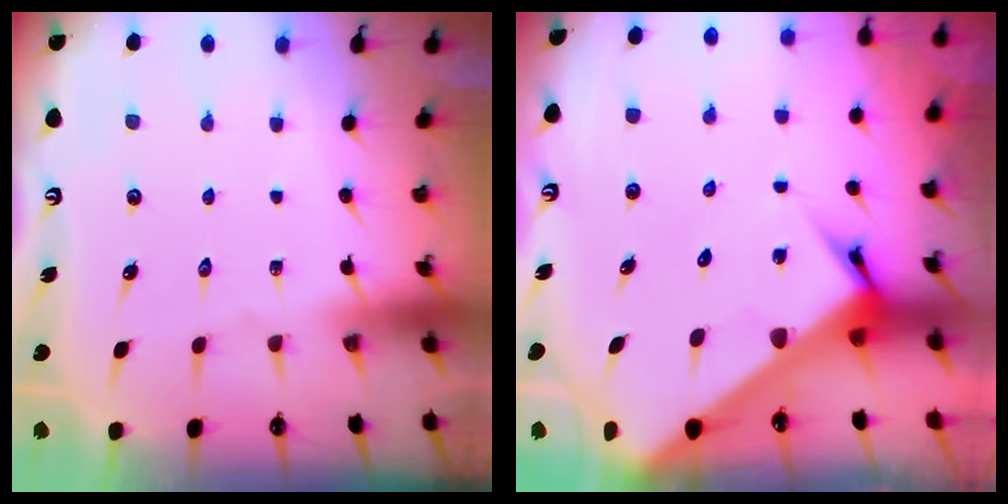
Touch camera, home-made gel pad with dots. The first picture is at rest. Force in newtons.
{"total": 6.5, "press": 6.5, "slide": 0.5}